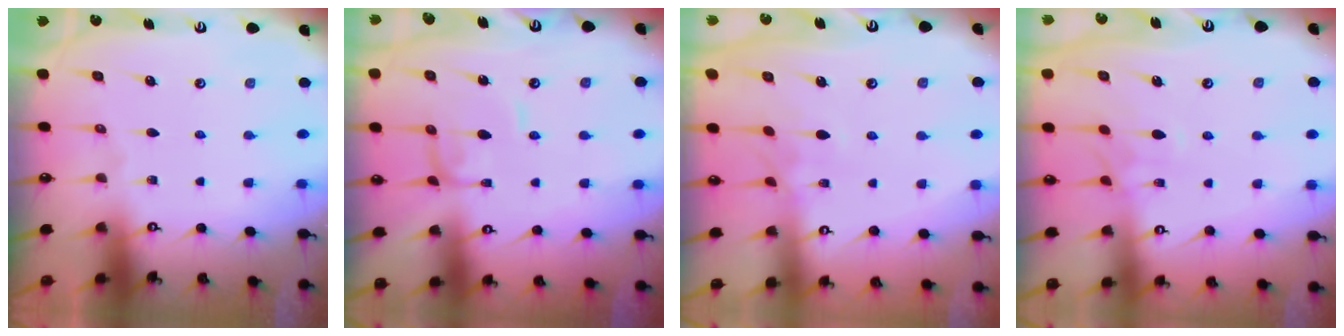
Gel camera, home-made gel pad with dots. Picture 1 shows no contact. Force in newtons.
{"total": 2.1, "press": 2.1, "slide": 0.1}
{"total": 4.3, "press": 4.3, "slide": 0.1}
{"total": 1.3, "press": 1.0, "slide": 0.8}